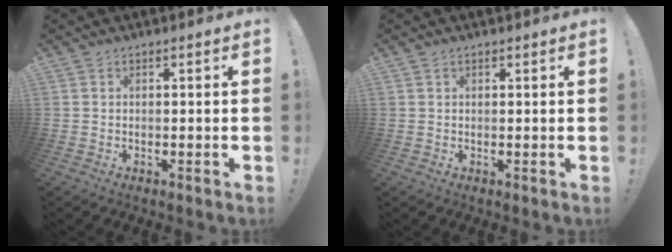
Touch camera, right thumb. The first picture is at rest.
{"total": 0.5, "force": [0.4, 0.2, 0.2], "torque": [0.001, -0.002, 0.007]}